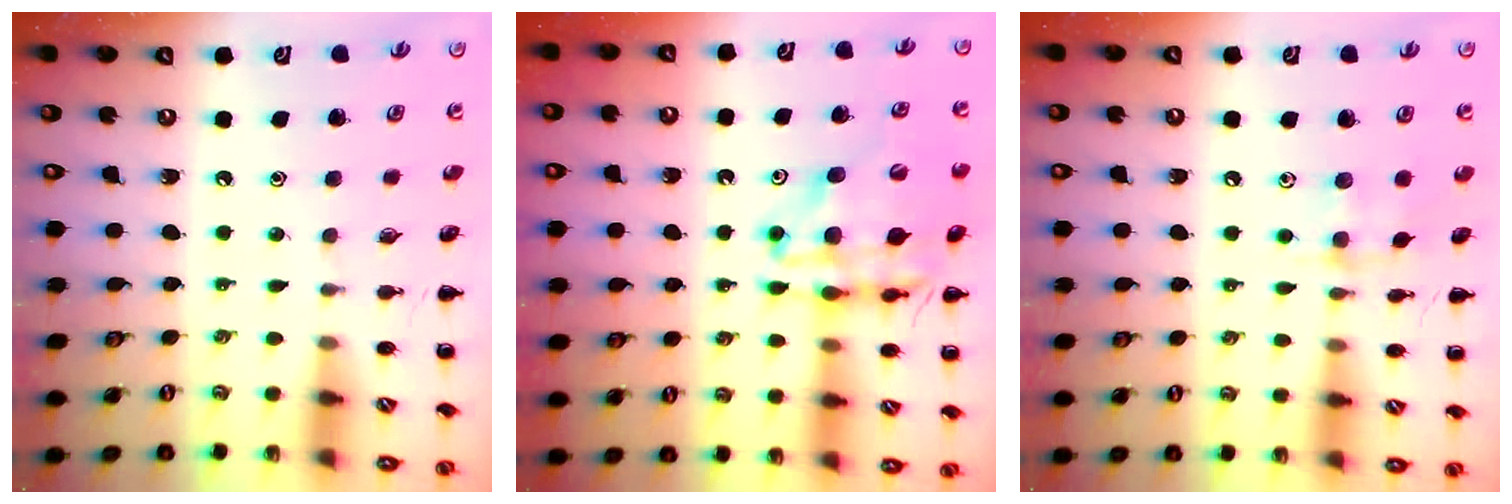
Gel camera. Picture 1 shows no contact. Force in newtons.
{"total": 15.9, "press": 15.3, "slide": 4.0}
{"total": 7.2, "press": 7.2, "slide": 0.6}